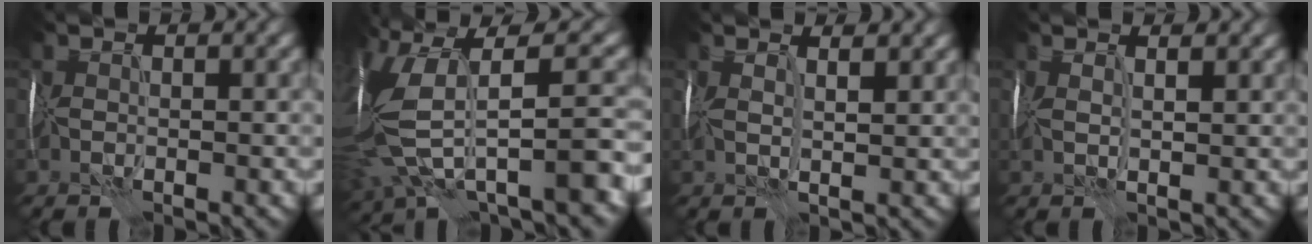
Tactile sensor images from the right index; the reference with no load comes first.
{"total": 11.6, "force": [-1.0, 4.4, 10.7], "torque": [-0.240, -0.004, 0.000]}
{"total": 2.9, "force": [1.8, 0.8, 2.1], "torque": [-0.032, 0.009, 0.021]}
{"total": 2.2, "force": [1.4, 0.6, 1.6], "torque": [-0.026, 0.007, 0.018]}